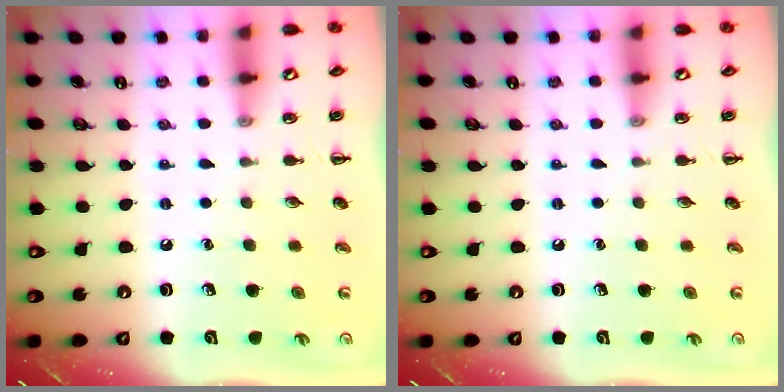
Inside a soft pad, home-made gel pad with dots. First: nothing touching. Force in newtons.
{"total": 0.0}